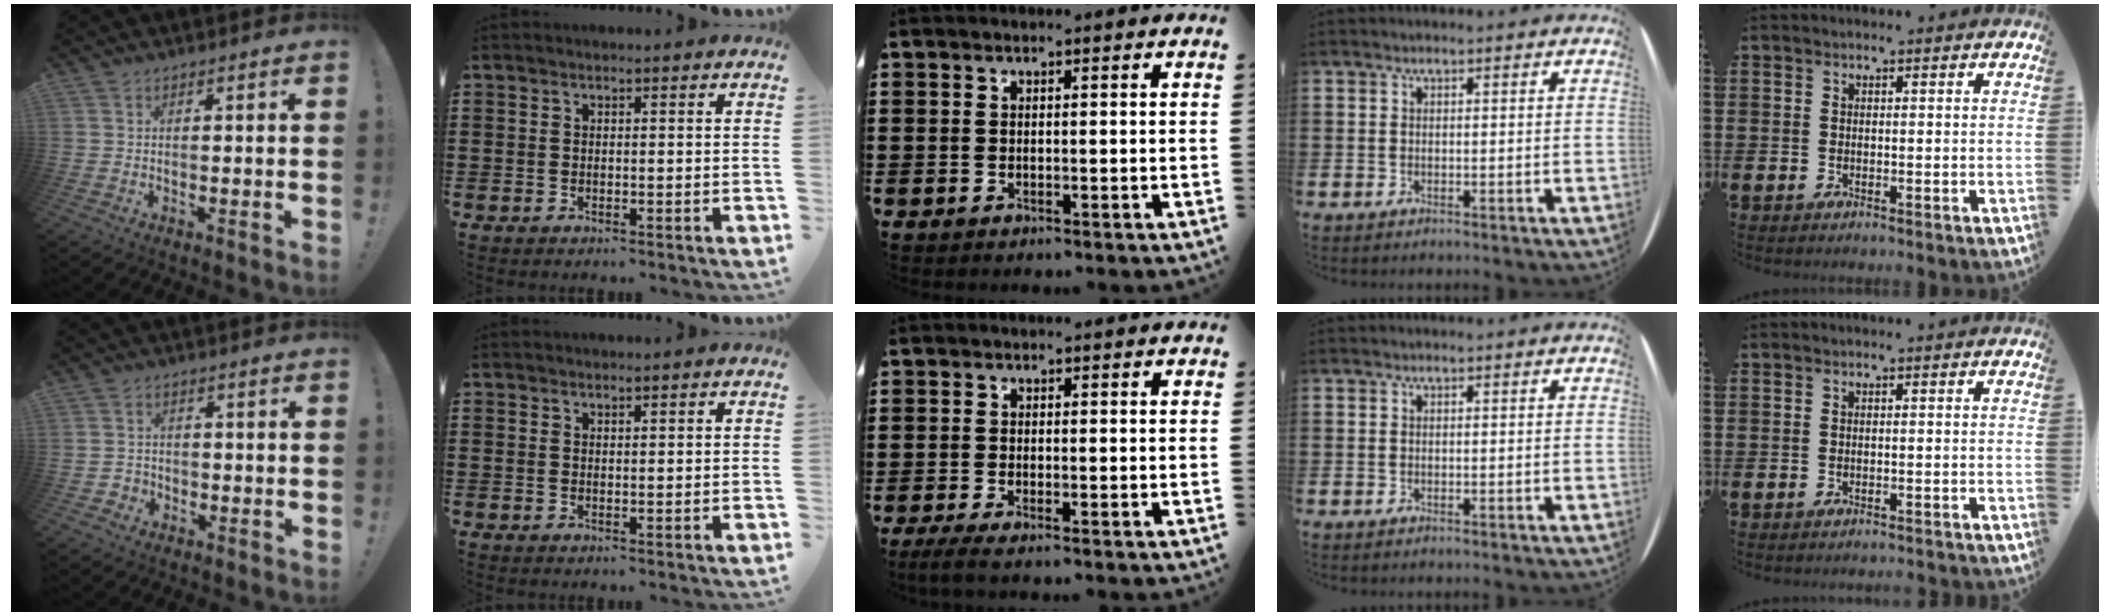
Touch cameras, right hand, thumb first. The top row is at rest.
{"thumb": {"total": 2.6, "force": [-1.0, 2.3, 0.8], "torque": [-0.011, 0.004, -0.018]}, "index": {"total": 0.8, "force": [0.8, 0.2, 0.2], "torque": [-0.004, 0.001, 0.014]}, "middle": {"total": 1.4, "force": [-1.1, 0.0, 0.9], "torque": [-0.024, -0.004, -0.022]}, "little": {"total": 0.5, "force": [-0.5, -0.1, 0.0], "torque": [0.000, -0.001, -0.010]}}